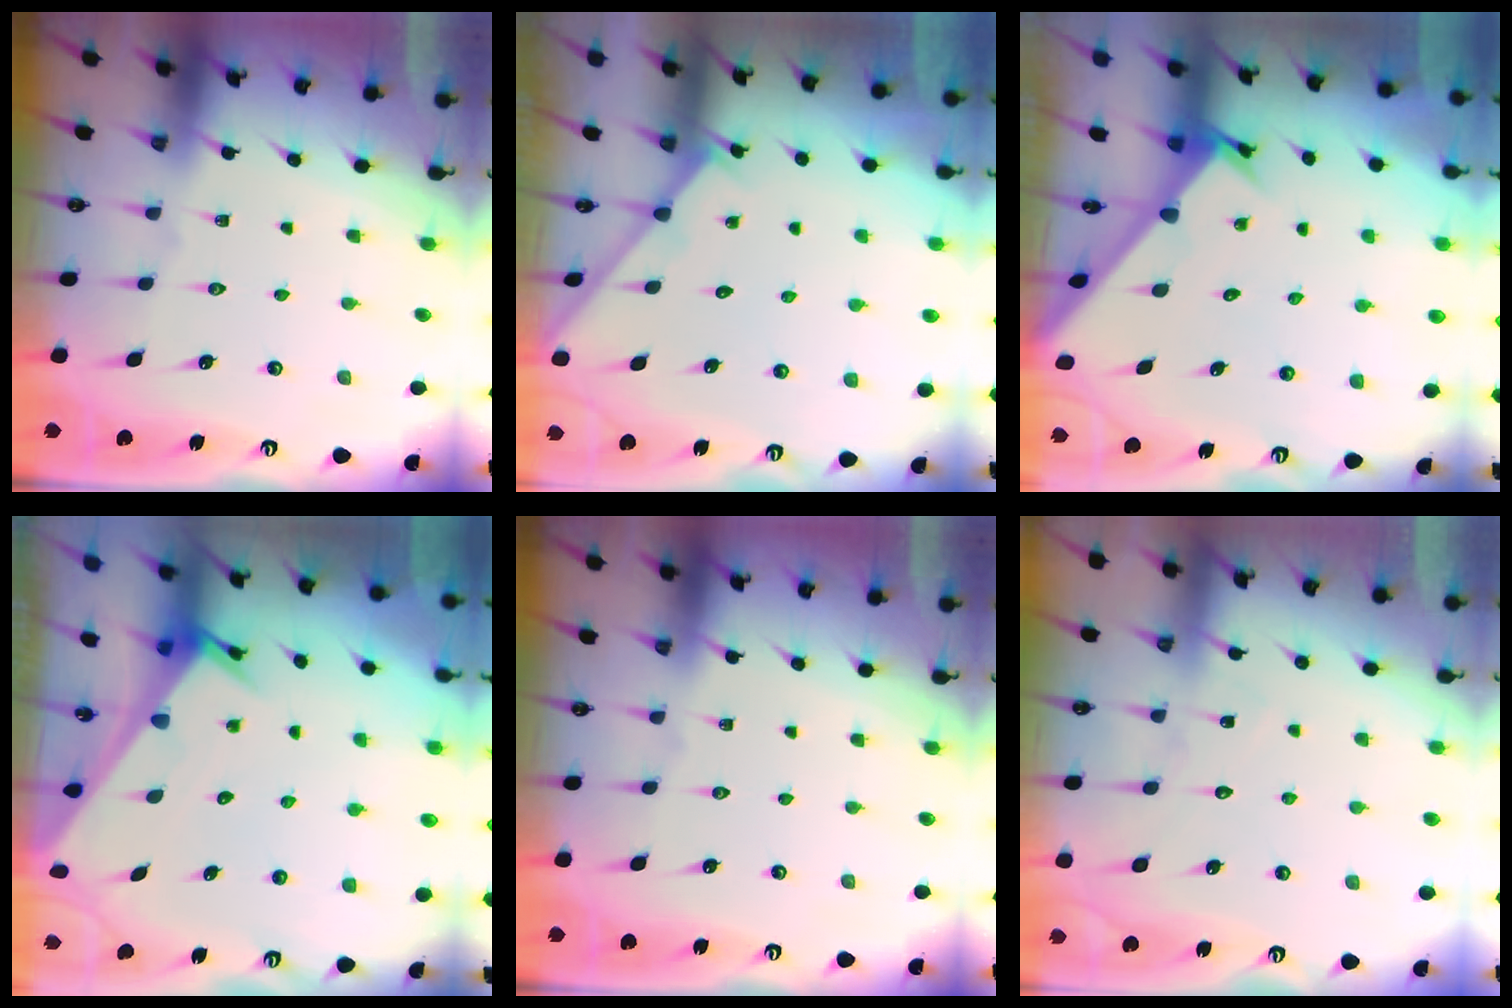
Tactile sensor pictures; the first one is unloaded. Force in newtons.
{"total": 2.0, "press": 2.0, "slide": 0.2}
{"total": 2.5, "press": 2.5, "slide": 0.2}
{"total": 3.3, "press": 3.3, "slide": 0.2}
{"total": 0.0}
{"total": 7.7, "press": 7.7, "slide": 0.4}